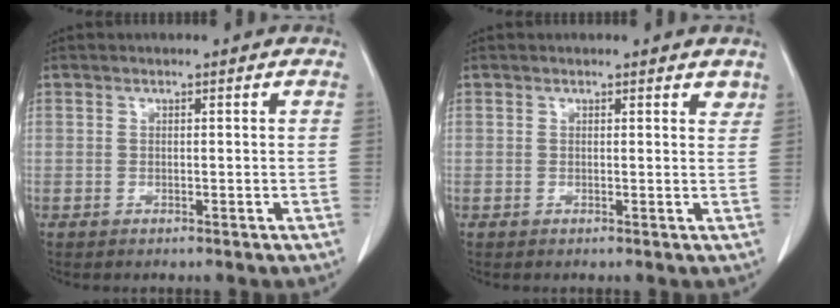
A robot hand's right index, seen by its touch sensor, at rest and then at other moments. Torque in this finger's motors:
{"motor_torque": [-0.05, 0.05, 0.01, -0.01]}